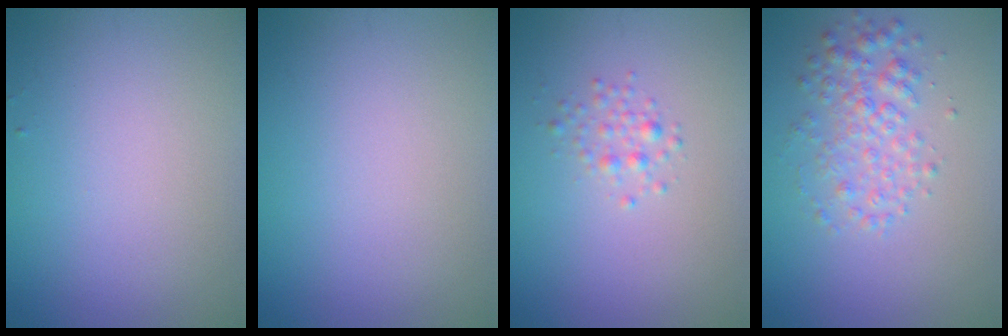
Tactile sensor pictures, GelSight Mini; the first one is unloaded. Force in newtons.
{"total": 0.0}
{"total": 1.3, "press": 1.3, "slide": 0.0}
{"total": 3.0, "press": 3.0, "slide": 0.0}